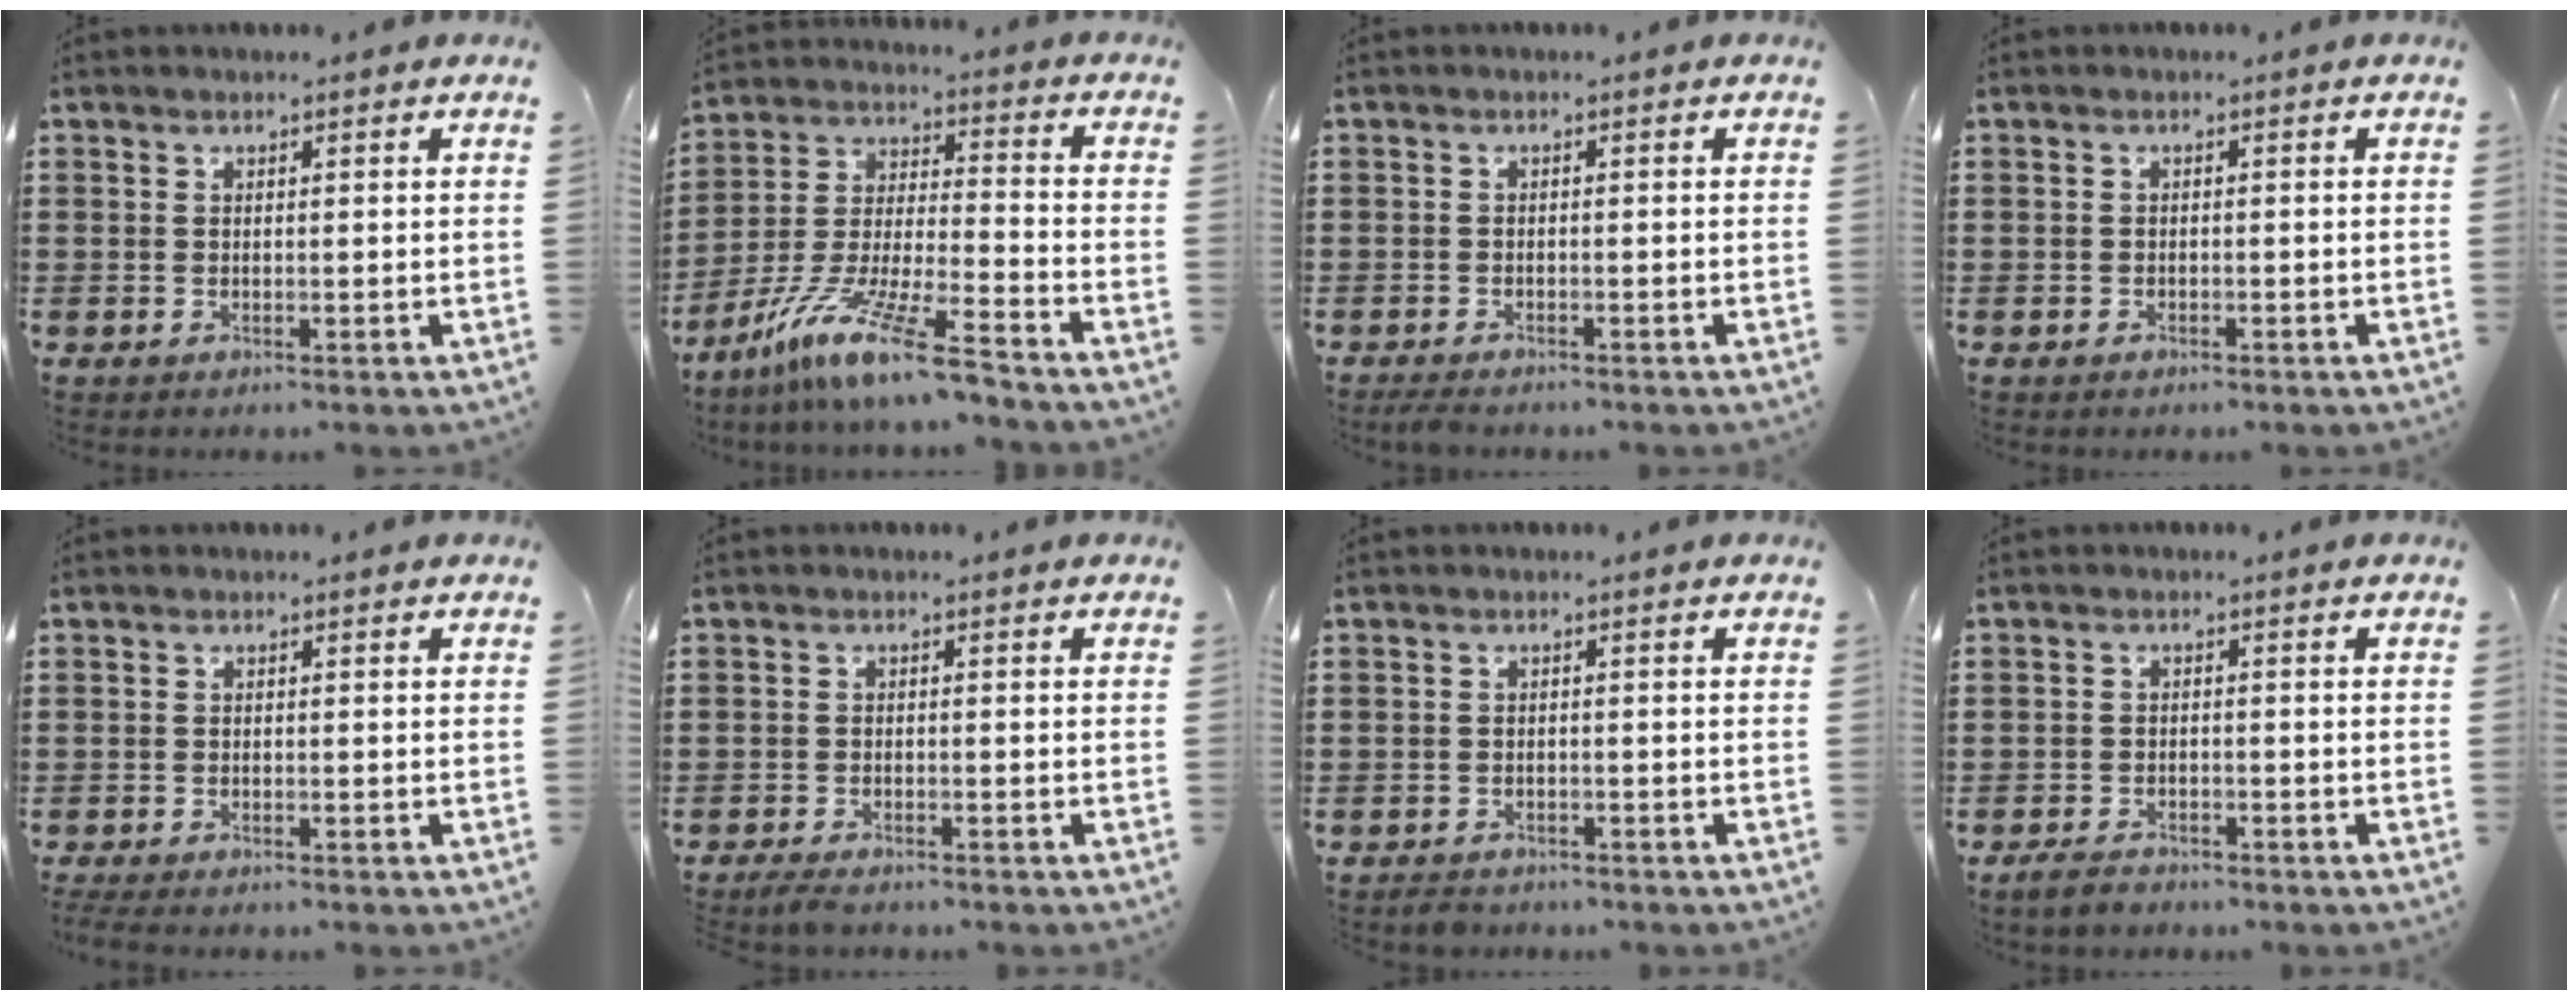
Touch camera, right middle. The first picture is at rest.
{"total": 11.8, "force": [-9.4, 0.0, 7.2], "torque": [-0.149, 0.003, -0.188]}
{"total": 1.3, "force": [-1.2, 0.2, 0.4], "torque": [-0.011, 0.001, -0.024]}
{"total": 0.7, "force": [-0.6, 0.4, 0.2], "torque": [-0.004, 0.000, -0.012]}
{"total": 1.3, "force": [-1.2, 0.2, 0.3], "torque": [-0.008, 0.000, -0.023]}
{"total": 1.9, "force": [-1.9, 0.2, 0.5], "torque": [-0.019, -0.001, -0.040]}
{"total": 1.7, "force": [-1.6, 0.4, 0.0], "torque": [-0.006, 0.000, -0.036]}
{"total": 2.3, "force": [-2.1, 0.8, 0.5], "torque": [-0.021, 0.003, -0.045]}